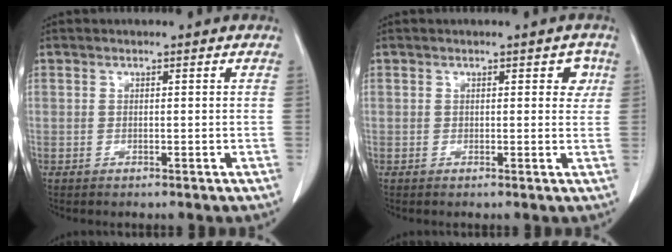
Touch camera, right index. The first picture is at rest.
{"total": 2.4, "force": [0.9, 1.5, 1.7], "torque": [-0.005, 0.006, 0.005]}